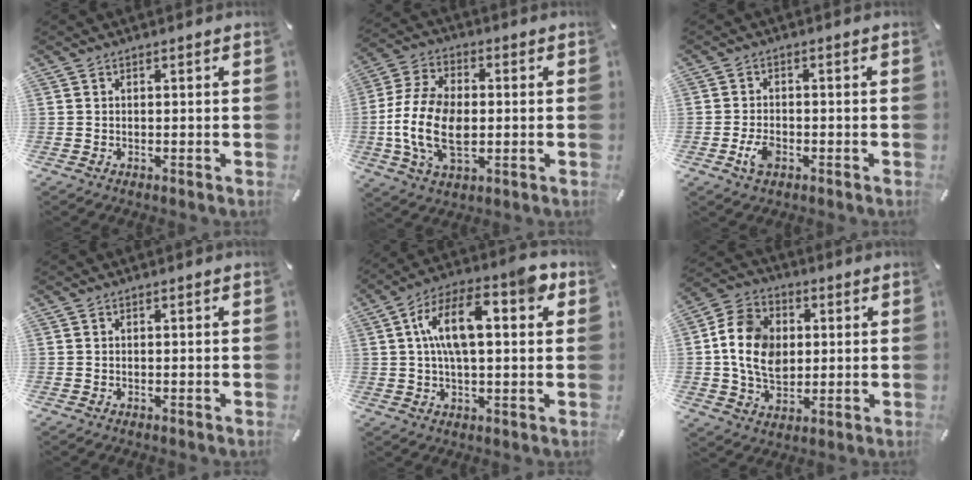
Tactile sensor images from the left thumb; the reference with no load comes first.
{"total": 14.7, "force": [-2.4, 9.2, 11.2], "torque": [-0.258, 0.000, -0.045]}
{"total": 4.4, "force": [-1.8, 2.6, 3.0], "torque": [-0.069, 0.001, -0.034]}
{"total": 0.0}
{"total": 15.2, "force": [4.2, 7.0, 12.8], "torque": [-0.220, 0.003, 0.070]}
{"total": 12.7, "force": [1.0, 10.1, 7.5], "torque": [-0.161, 0.012, 0.017]}